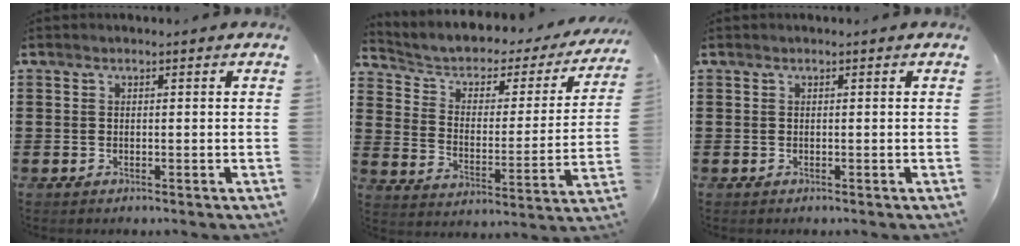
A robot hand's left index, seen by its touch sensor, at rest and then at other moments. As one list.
[{"total": 3.4, "force": [1.7, 2.4, 1.6], "torque": [-0.050, -0.016, 0.018]}, {"total": 0.0}]